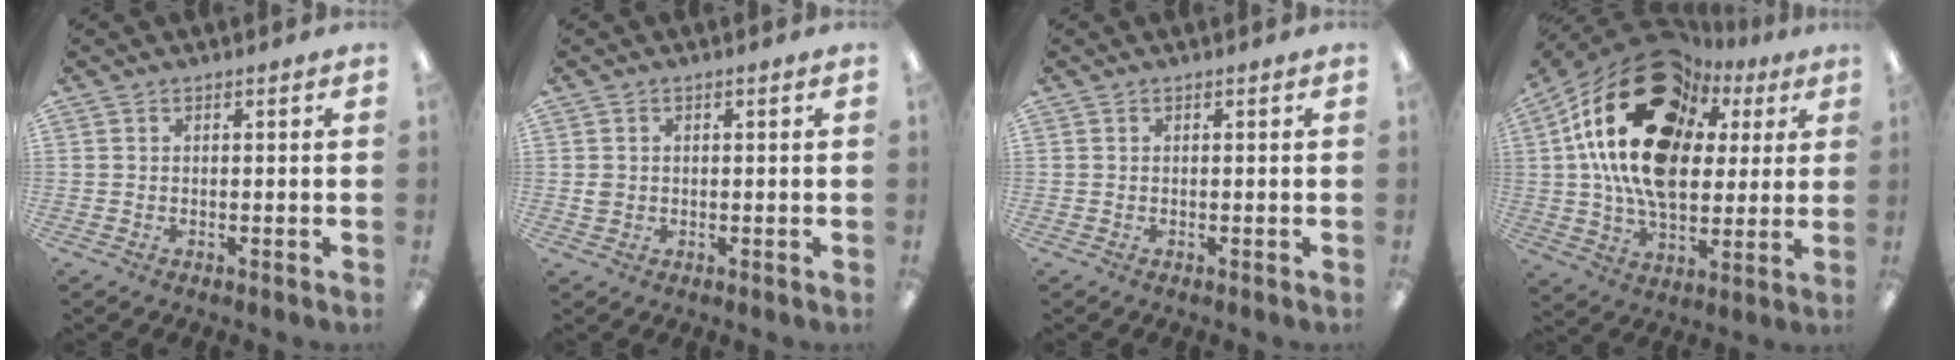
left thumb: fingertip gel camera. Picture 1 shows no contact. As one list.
[{"total": 1.6, "force": [0.1, 1.4, 0.7], "torque": [-0.015, 0.004, 0.000]}, {"total": 0.0}, {"total": 25.8, "force": [9.6, 16.6, 17.2], "torque": [-0.319, -0.038, 0.170]}]